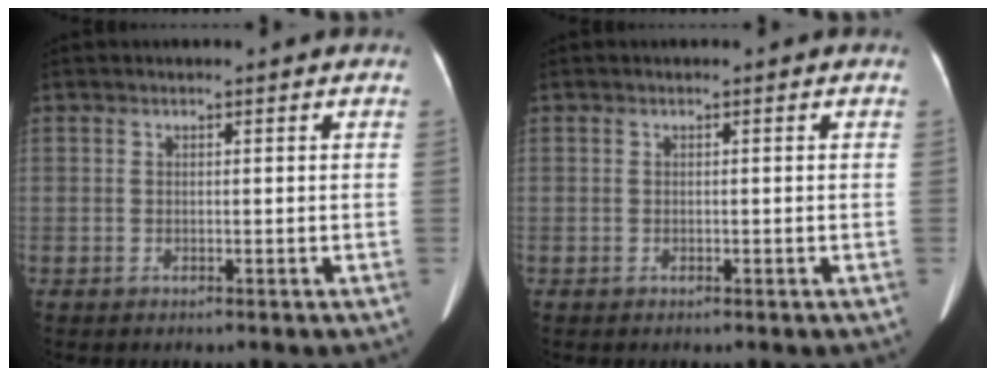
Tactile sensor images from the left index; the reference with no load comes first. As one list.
[{"total": 0.0}]